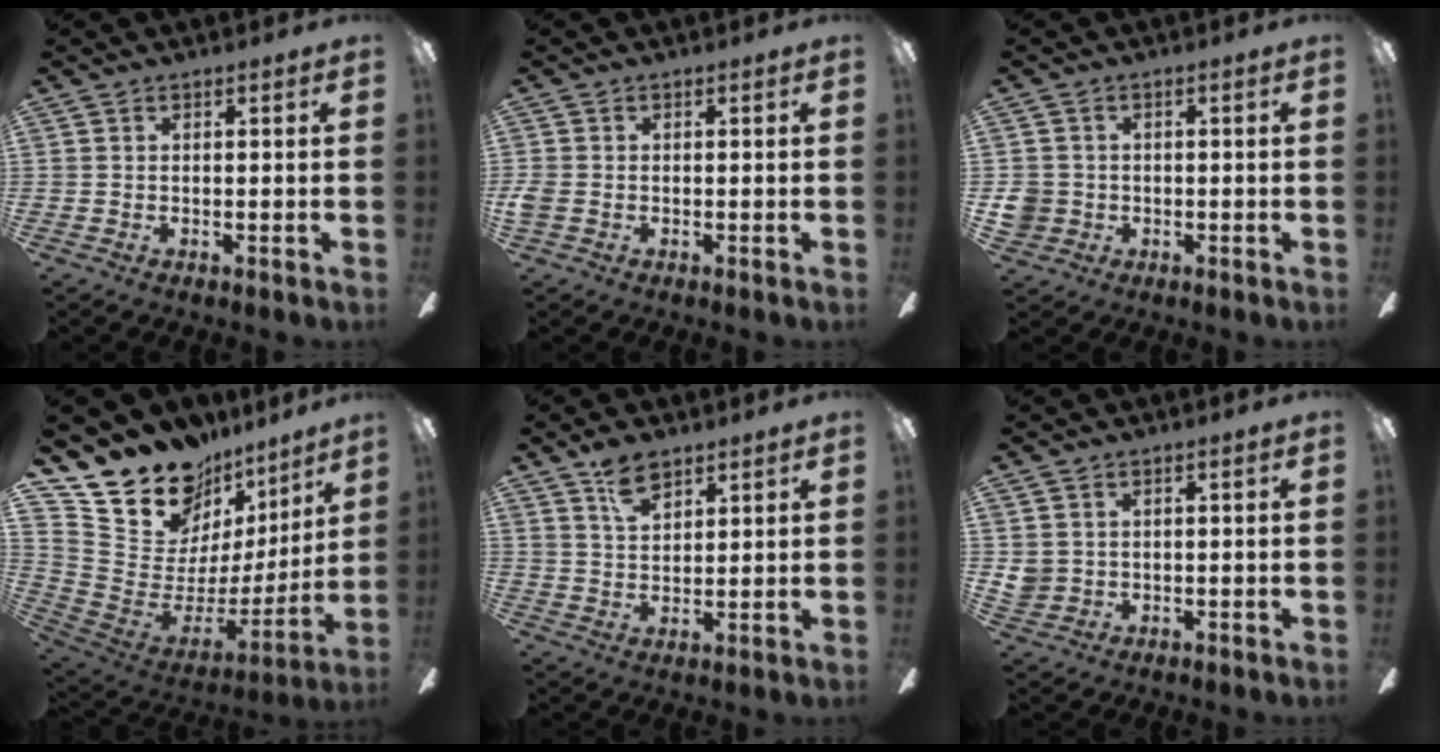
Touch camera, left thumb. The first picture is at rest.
{"total": 2.1, "force": [-0.4, 1.7, 1.1], "torque": [-0.026, 0.002, -0.009]}
{"total": 4.5, "force": [-0.3, 4.3, 1.2], "torque": [-0.026, 0.007, -0.004]}
{"total": 15.3, "force": [12.8, 7.7, 3.1], "torque": [-0.079, -0.117, 0.246]}
{"total": 7.0, "force": [4.8, 3.7, 3.5], "torque": [-0.058, -0.016, 0.087]}
{"total": 3.5, "force": [1.3, 3.2, 0.4], "torque": [-0.016, 0.007, 0.027]}